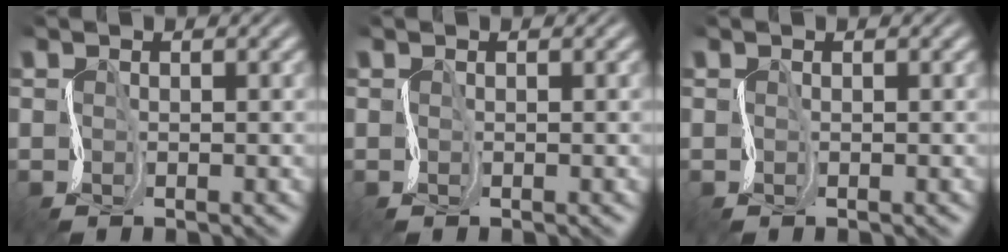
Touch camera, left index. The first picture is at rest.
{"total": 0.0}
{"total": 0.0}